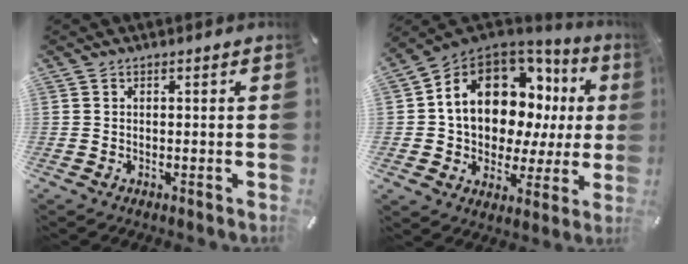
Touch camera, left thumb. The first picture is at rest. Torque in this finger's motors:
{"motor_torque": [2.01, 2.04, 1.63, -1.14, 0.50]}